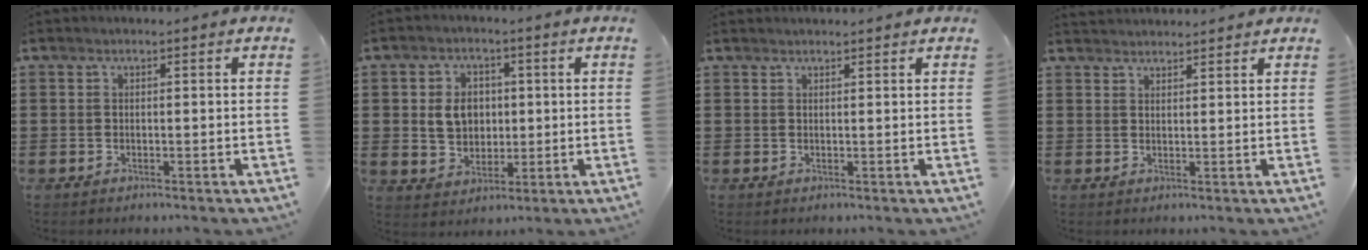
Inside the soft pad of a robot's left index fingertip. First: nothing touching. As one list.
[{"total": 5.8, "force": [0.7, 4.7, 3.4], "torque": [-0.071, 0.012, 0.009]}, {"total": 0.8, "force": [0.7, -0.1, 0.1], "torque": [-0.003, -0.002, 0.015]}, {"total": 1.8, "force": [1.8, 0.0, -0.2], "torque": [-0.002, 0.000, 0.036]}]